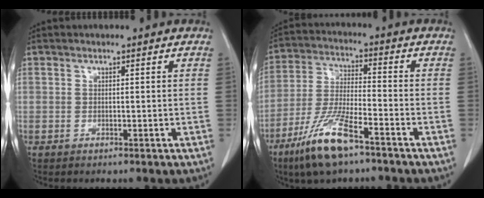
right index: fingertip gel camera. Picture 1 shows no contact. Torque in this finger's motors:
{"motor_torque": [1.29, -0.85, 0.50, 0.16]}